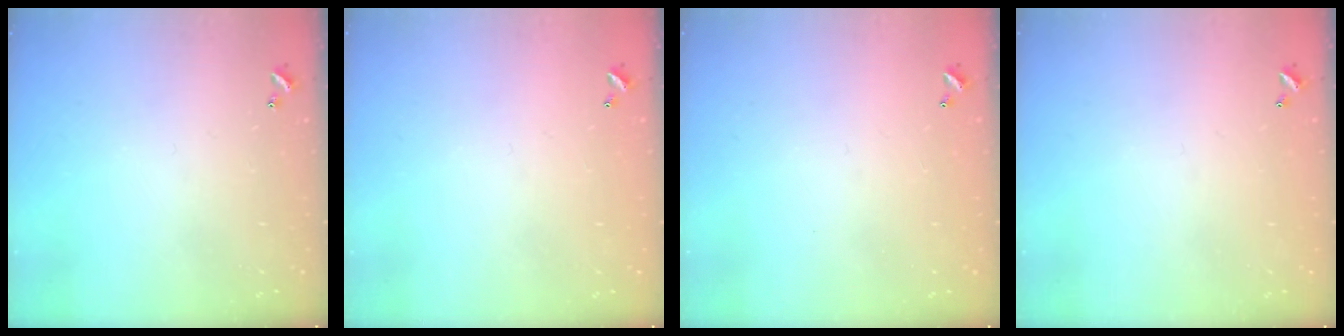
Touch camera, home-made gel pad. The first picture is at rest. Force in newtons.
{"total": 2.9, "press": 2.9, "slide": 0.1}
{"total": 2.9, "press": 2.9, "slide": 0.1}
{"total": 2.7, "press": 2.7, "slide": 0.1}